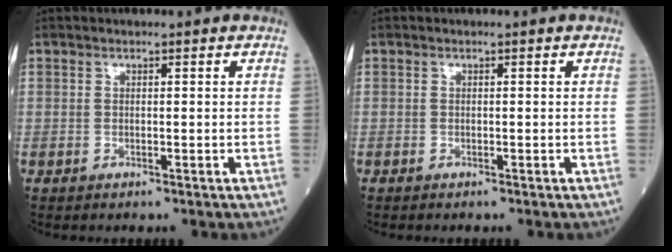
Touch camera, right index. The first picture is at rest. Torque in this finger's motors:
{"motor_torque": [0.02, -0.03, 0.02, 0.01]}